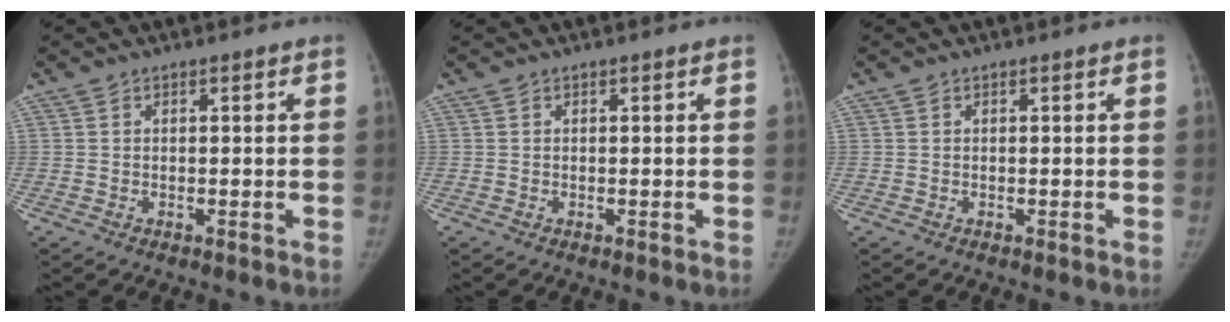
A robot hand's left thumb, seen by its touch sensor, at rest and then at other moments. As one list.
[{"total": 0.0}, {"total": 0.0}]